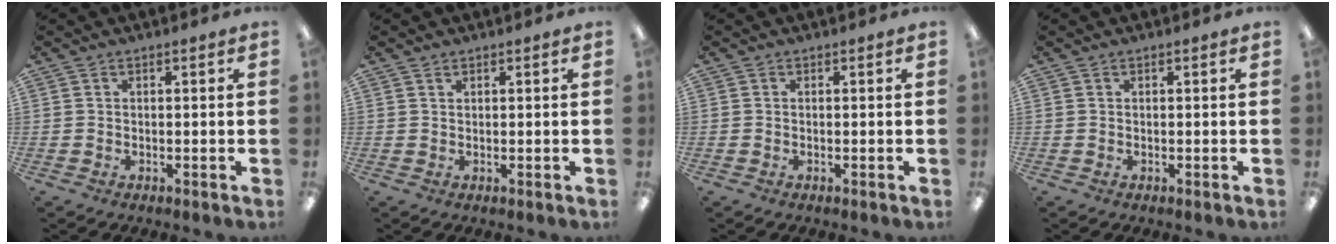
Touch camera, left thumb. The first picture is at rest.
{"total": 0.8, "force": [0.7, 0.3, 0.4], "torque": [-0.009, 0.000, 0.013]}
{"total": 0.0}
{"total": 0.0}